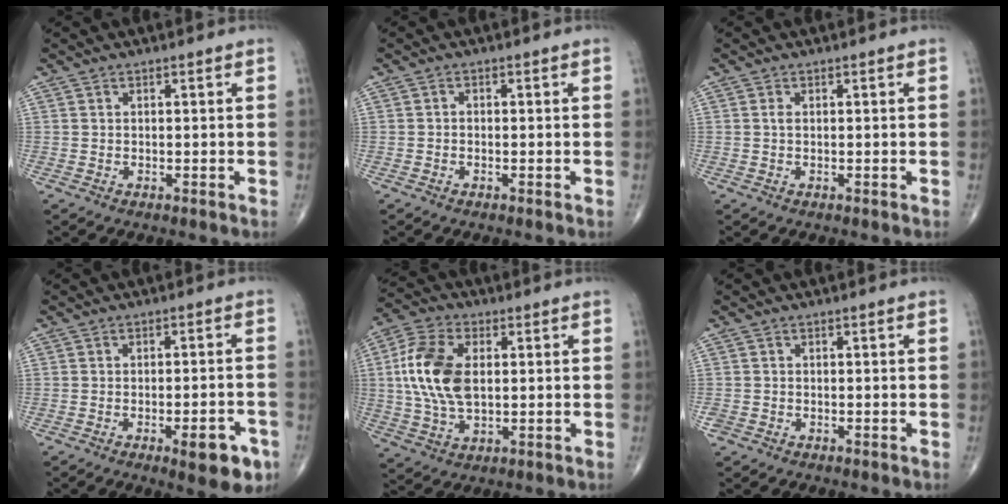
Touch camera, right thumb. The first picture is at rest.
{"total": 0.6, "force": [-0.2, 0.4, 0.4], "torque": [0.000, 0.003, -0.009]}
{"total": 0.7, "force": [0.1, 0.3, 0.6], "torque": [-0.013, 0.002, 0.002]}
{"total": 8.2, "force": [-4.0, 2.6, 6.6], "torque": [-0.072, 0.015, -0.047]}
{"total": 13.8, "force": [1.6, 7.9, 11.2], "torque": [-0.227, 0.005, 0.029]}
{"total": 1.2, "force": [-0.6, 1.0, 0.3], "torque": [-0.005, 0.003, -0.011]}